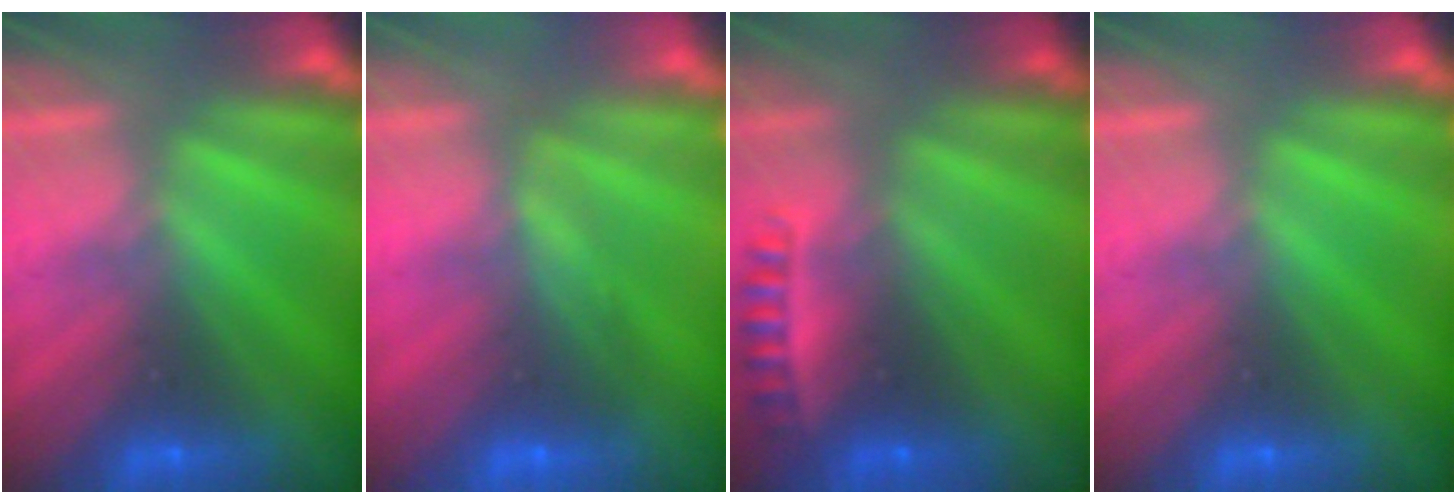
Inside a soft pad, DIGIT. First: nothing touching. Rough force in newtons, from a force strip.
{"total": 1.7}
{"total": 2.4}
{"total": 0.0}